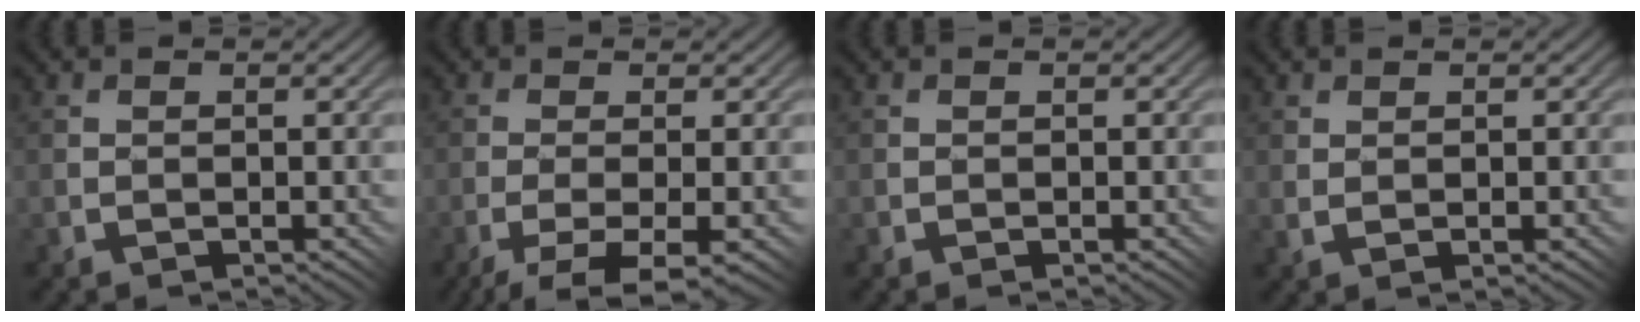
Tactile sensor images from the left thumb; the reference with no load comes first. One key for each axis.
{"total": 6.1, "fx": -3.8, "fy": 1.1, "fz": 4.7, "tx": -0.091, "ty": -0.009, "tz": -0.060}
{"total": 0.0}
{"total": 1.2, "fx": 0.3, "fy": 0.5, "fz": 1.0, "tx": -0.024, "ty": -0.002, "tz": 0.011}